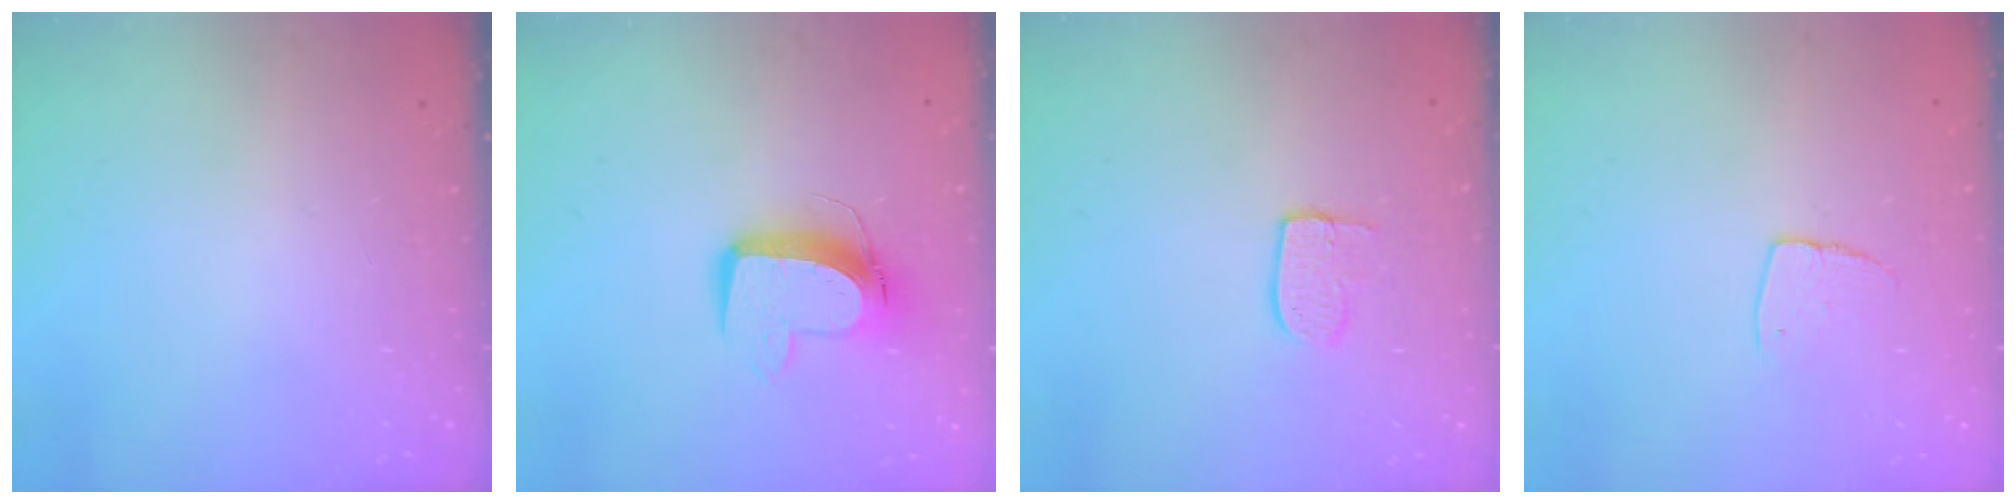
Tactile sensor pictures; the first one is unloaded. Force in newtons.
{"total": 11.1, "press": 11.0, "slide": 1.0}
{"total": 6.7, "press": 6.7, "slide": 0.2}
{"total": 6.0, "press": 6.0, "slide": 0.3}